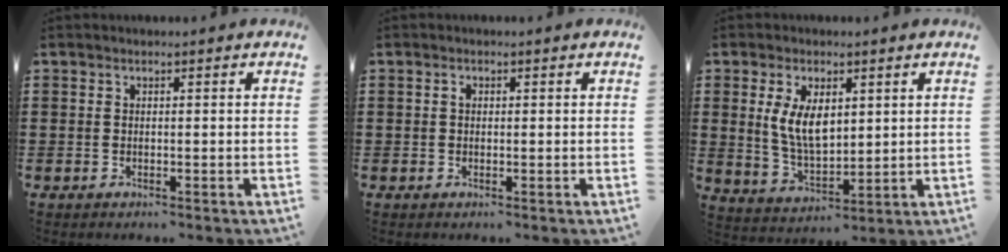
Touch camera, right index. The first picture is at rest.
{"total": 0.7, "force": [0.1, 0.5, 0.5], "torque": [-0.012, 0.001, 0.002]}
{"total": 7.2, "force": [2.0, 3.9, 5.7], "torque": [-0.118, 0.004, 0.033]}